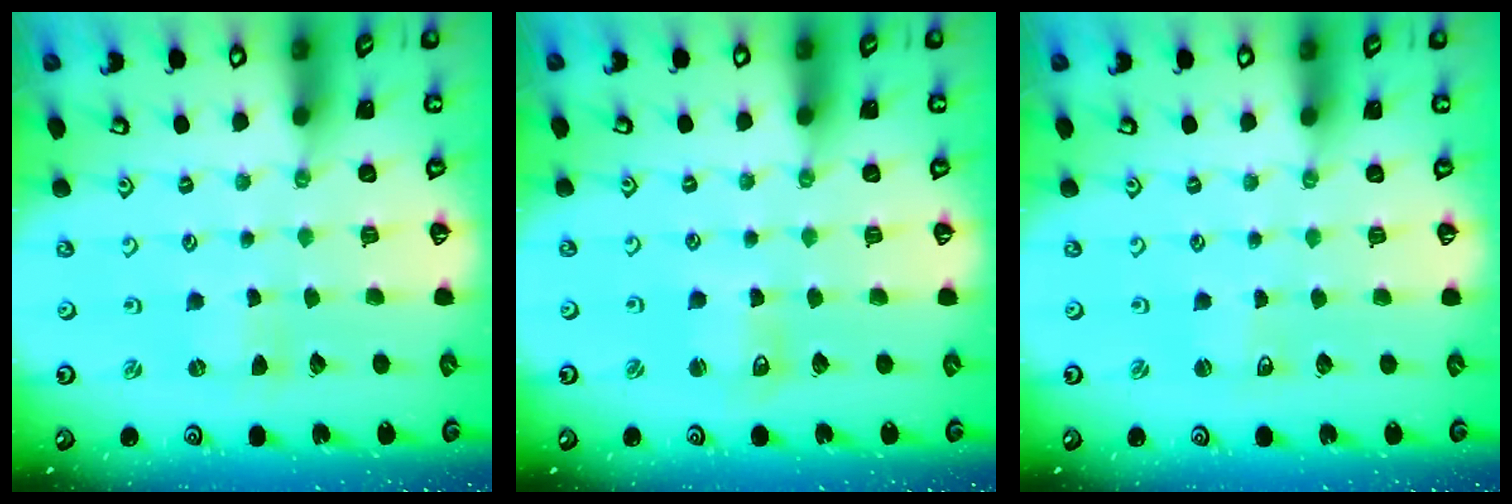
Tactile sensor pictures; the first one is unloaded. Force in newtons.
{"total": 3.6, "press": 3.6, "slide": 0.4}
{"total": 1.2, "press": 1.2, "slide": 0.2}